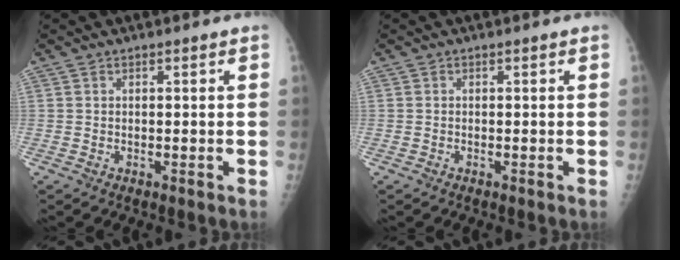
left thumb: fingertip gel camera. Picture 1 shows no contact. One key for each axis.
{"total": 0.0}